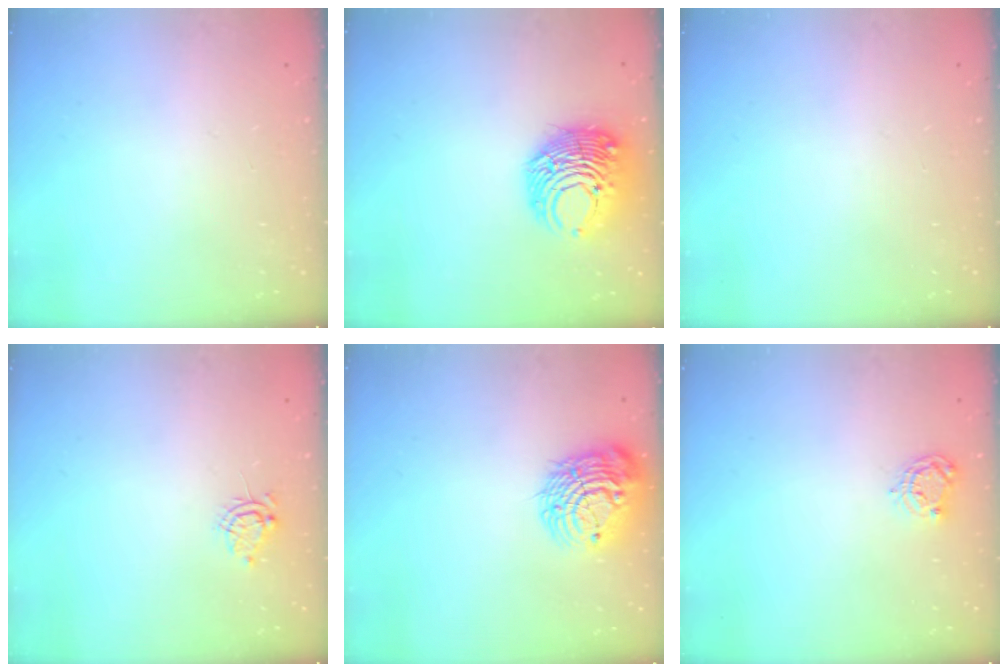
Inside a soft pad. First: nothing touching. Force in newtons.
{"total": 11.3, "press": 11.3, "slide": 1.2}
{"total": 0.0}
{"total": 6.1, "press": 6.0, "slide": 1.0}
{"total": 13.2, "press": 13.1, "slide": 1.5}
{"total": 4.7, "press": 4.7, "slide": 0.4}